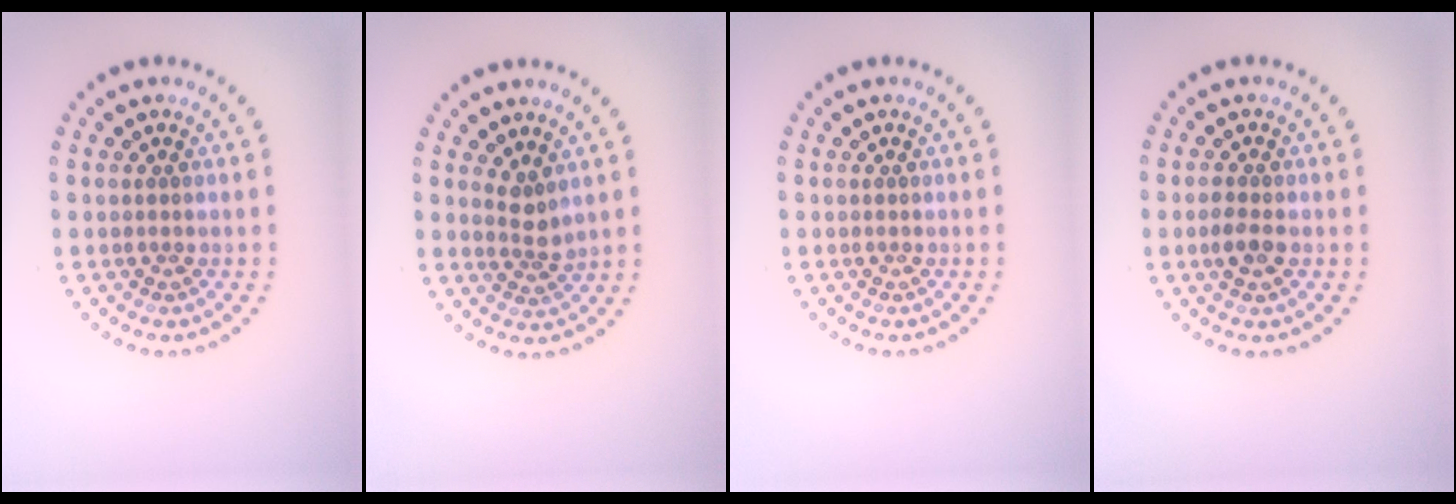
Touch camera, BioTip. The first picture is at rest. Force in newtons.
{"total": 1.8, "press": 1.3, "slide": 1.3}
{"total": 0.0}
{"total": 1.7, "press": 1.7, "slide": 0.1}